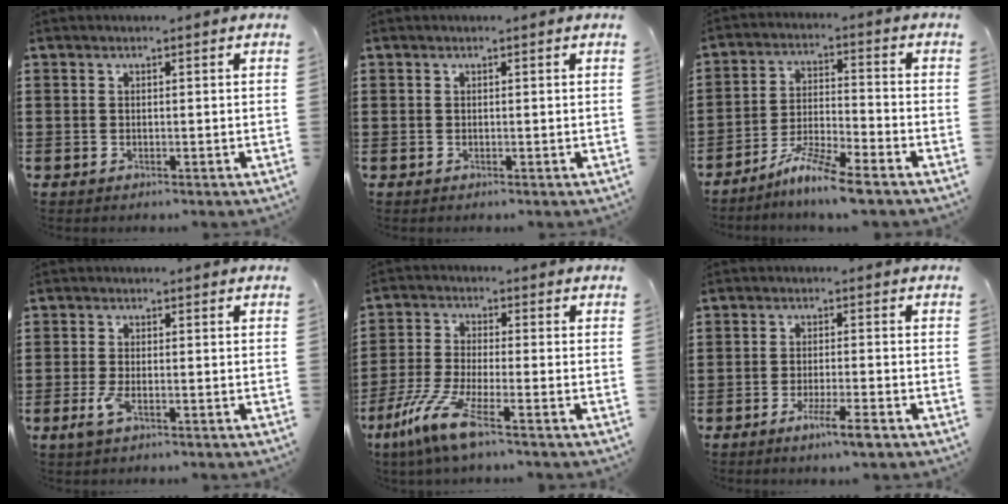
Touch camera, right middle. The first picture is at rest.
{"total": 0.0}
{"total": 7.3, "force": [-6.2, -0.3, 3.8], "torque": [-0.081, -0.011, -0.119]}
{"total": 2.9, "force": [-1.1, 0.9, 2.5], "torque": [-0.058, -0.004, -0.024]}
{"total": 8.2, "force": [-4.9, 1.2, 6.5], "torque": [-0.153, -0.019, -0.098]}
{"total": 4.4, "force": [-2.8, 0.2, 3.4], "torque": [-0.059, -0.008, -0.047]}